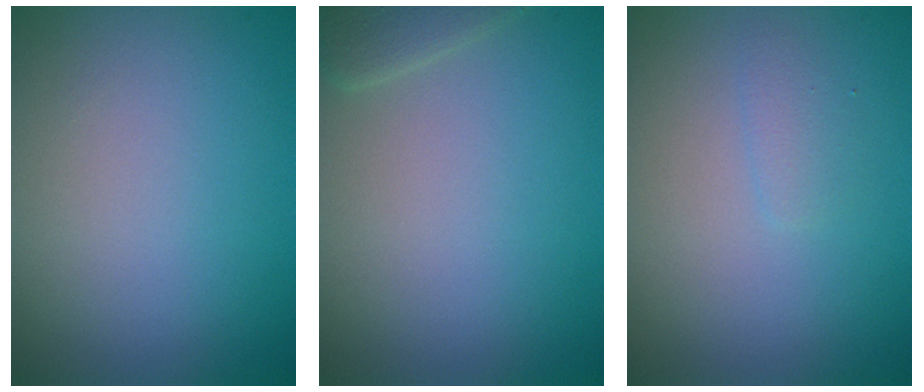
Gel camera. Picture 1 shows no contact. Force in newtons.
{"total": 1.6, "press": 1.6, "slide": 0.1}
{"total": 0.9, "press": 0.9, "slide": 0.0}